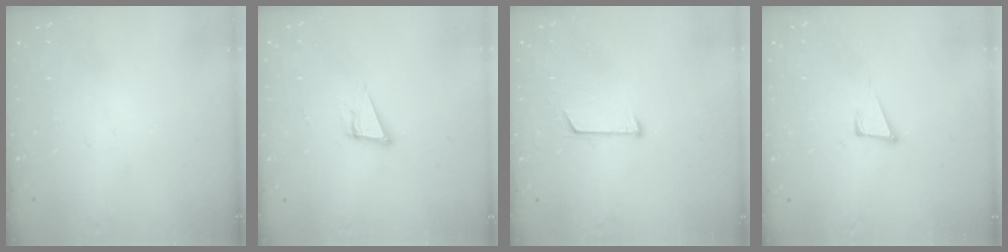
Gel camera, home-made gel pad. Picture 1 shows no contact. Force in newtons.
{"total": 6.2, "press": 5.4, "slide": 3.1}
{"total": 4.7, "press": 4.7, "slide": 0.5}
{"total": 4.8, "press": 3.8, "slide": 2.9}